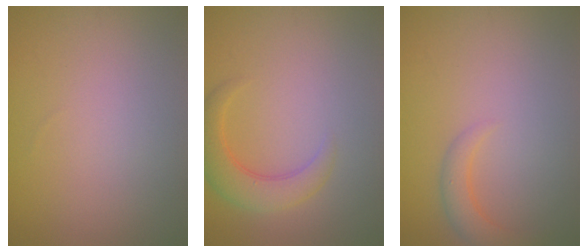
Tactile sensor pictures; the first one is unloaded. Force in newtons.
{"total": 3.8, "press": 3.7, "slide": 0.3}
{"total": 2.3, "press": 2.3, "slide": 0.3}